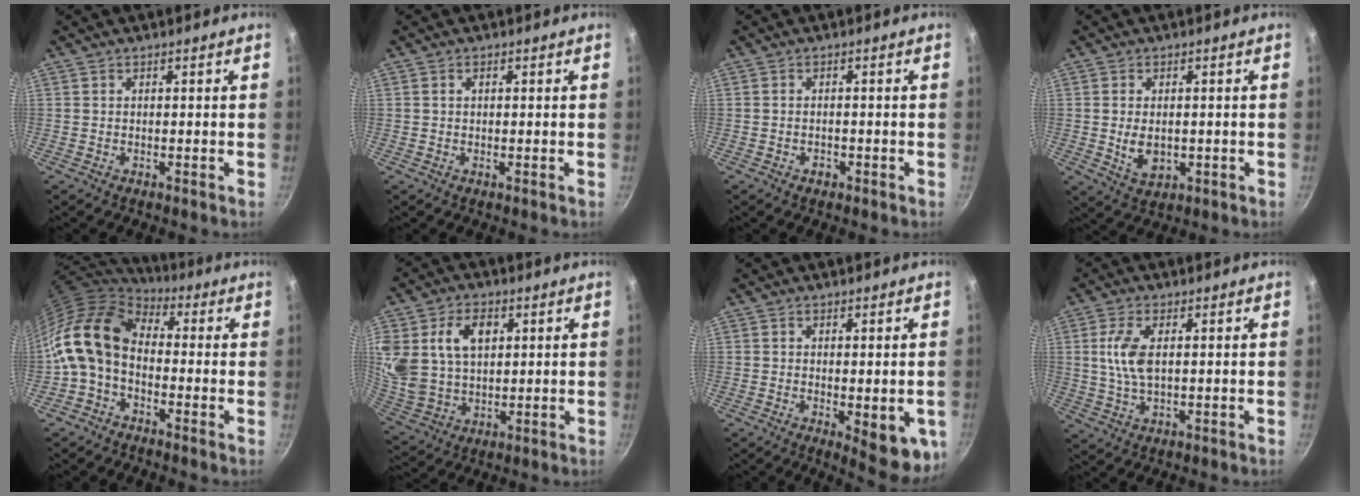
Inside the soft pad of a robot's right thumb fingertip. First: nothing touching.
{"total": 0.9, "force": [0.2, 0.5, 0.7], "torque": [-0.010, 0.003, 0.002]}
{"total": 1.4, "force": [-0.8, 1.0, 0.6], "torque": [-0.012, 0.005, -0.009]}
{"total": 5.4, "force": [-0.4, 3.6, 4.0], "torque": [-0.065, -0.007, 0.005]}
{"total": 13.6, "force": [-0.9, 9.3, 9.8], "torque": [-0.177, 0.031, -0.037]}
{"total": 16.7, "force": [5.0, 11.8, 10.7], "torque": [-0.211, -0.005, 0.102]}
{"total": 9.6, "force": [-2.2, 3.4, 8.7], "torque": [-0.091, -0.006, -0.018]}
{"total": 7.0, "force": [1.2, 3.4, 6.1], "torque": [-0.124, 0.002, 0.022]}